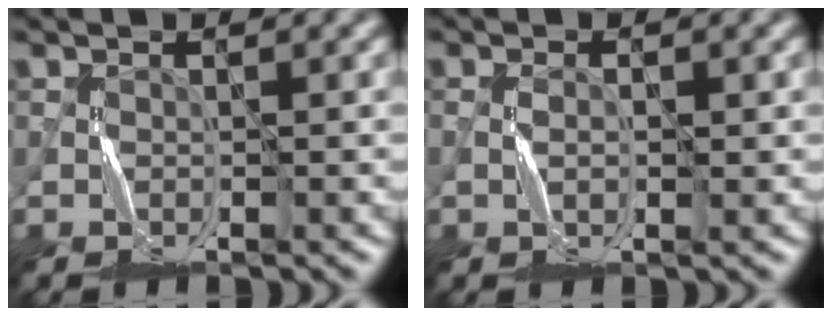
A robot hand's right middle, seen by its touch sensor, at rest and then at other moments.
{"total": 0.9, "force": [-0.2, 0.3, 0.8], "torque": [-0.016, 0.003, -0.005]}